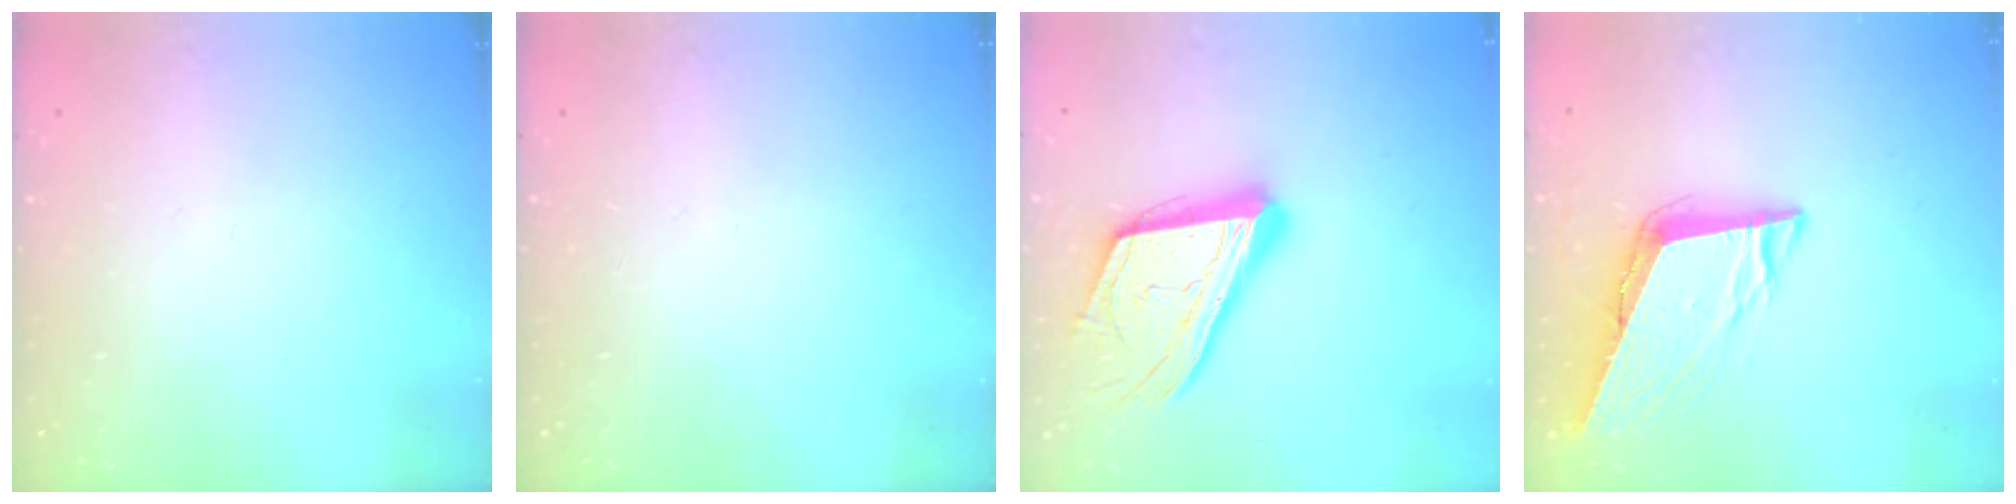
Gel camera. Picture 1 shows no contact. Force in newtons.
{"total": 0.0}
{"total": 21.0, "press": 20.8, "slide": 2.7}
{"total": 9.8, "press": 9.3, "slide": 3.1}